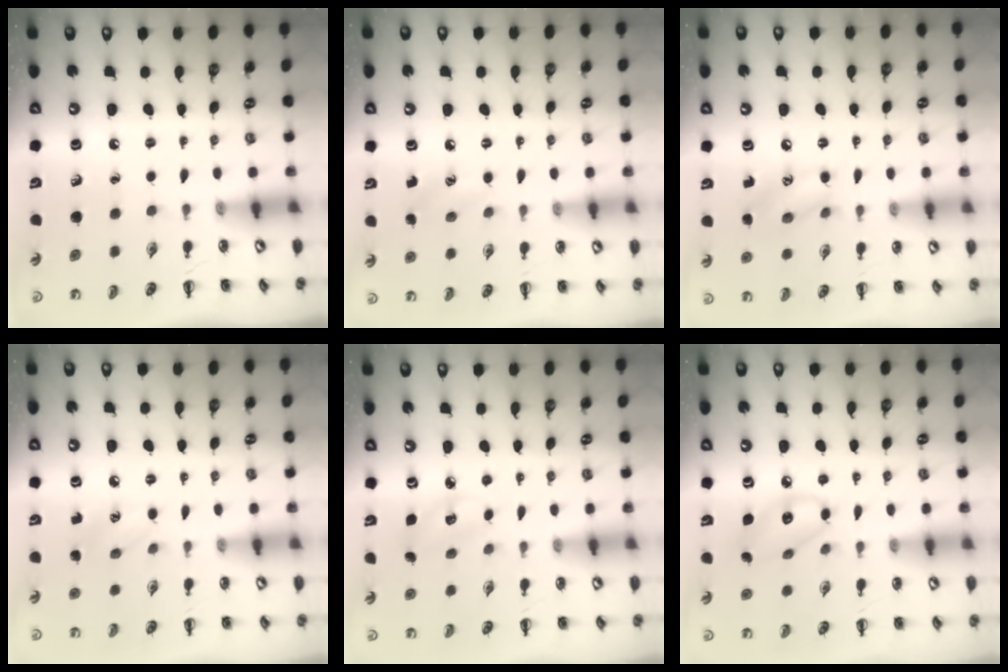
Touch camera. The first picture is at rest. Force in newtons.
{"total": 6.6, "press": 6.4, "slide": 1.8}
{"total": 9.4, "press": 9.3, "slide": 1.1}
{"total": 4.9, "press": 4.7, "slide": 1.4}
{"total": 3.9, "press": 3.8, "slide": 1.0}
{"total": 7.6, "press": 7.6, "slide": 0.7}